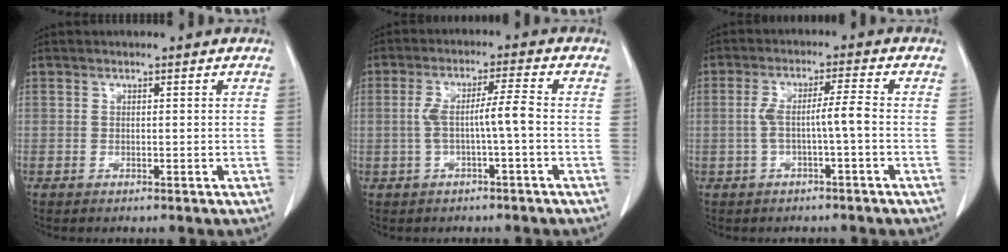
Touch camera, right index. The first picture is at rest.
{"total": 5.3, "force": [-0.9, 0.0, 5.3], "torque": [-0.102, 0.019, -0.011]}
{"total": 4.7, "force": [-1.0, 0.0, 4.6], "torque": [-0.090, 0.018, -0.013]}